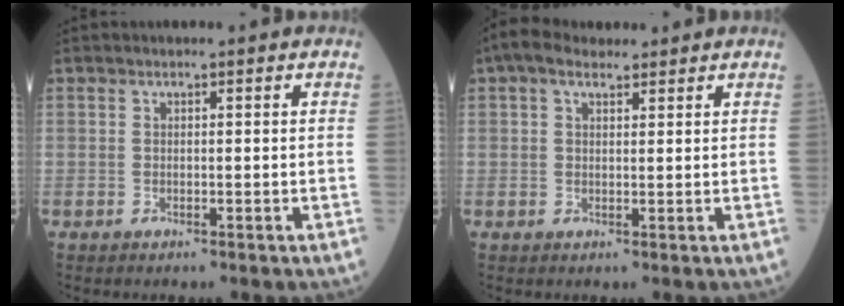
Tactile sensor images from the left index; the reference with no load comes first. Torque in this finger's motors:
{"motor_torque": [1.08, -1.06, 0.34, 0.08]}